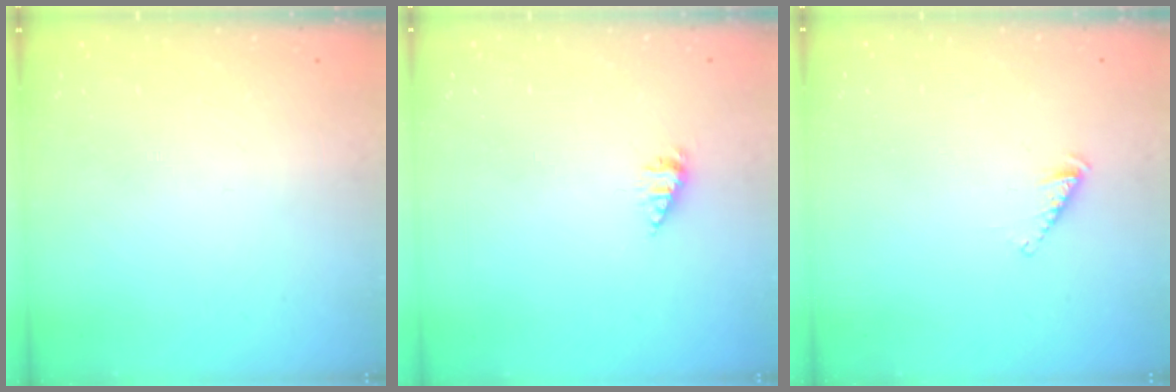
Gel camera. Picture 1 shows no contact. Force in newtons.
{"total": 2.3, "press": 2.3, "slide": 0.3}
{"total": 2.3, "press": 2.2, "slide": 0.4}